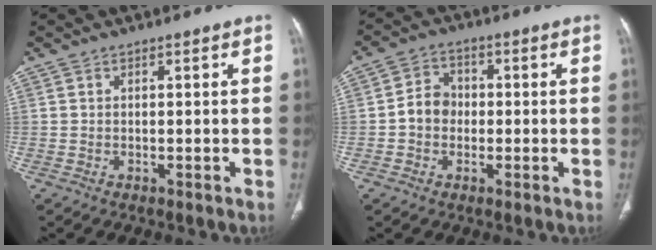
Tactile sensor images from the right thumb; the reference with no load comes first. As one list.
[{"total": 5.5, "force": [-0.7, 4.7, 2.8], "torque": [-0.030, 0.018, -0.020]}]